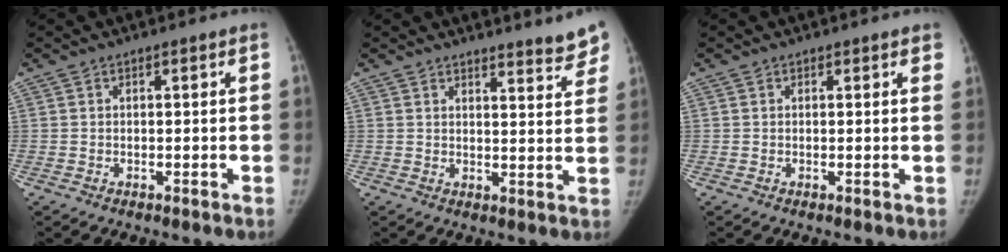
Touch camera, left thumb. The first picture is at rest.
{"total": 6.3, "force": [5.5, 1.0, 2.8], "torque": [-0.012, -0.039, 0.061]}
{"total": 2.0, "force": [1.3, 0.6, 1.4], "torque": [-0.006, 0.002, 0.012]}